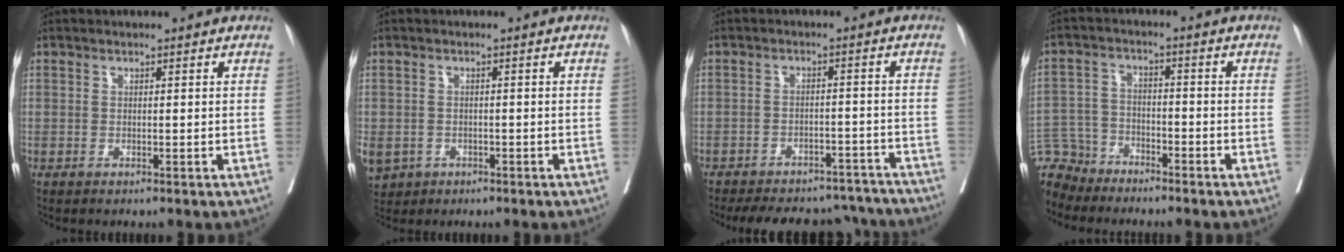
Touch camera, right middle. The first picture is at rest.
{"total": 9.8, "force": [-4.2, 7.9, 3.8], "torque": [-0.117, -0.005, -0.057]}
{"total": 18.0, "force": [-16.0, 6.1, 5.5], "torque": [-0.112, 0.007, -0.204]}
{"total": 7.8, "force": [-7.0, 3.3, -0.6], "torque": [0.008, 0.009, -0.138]}